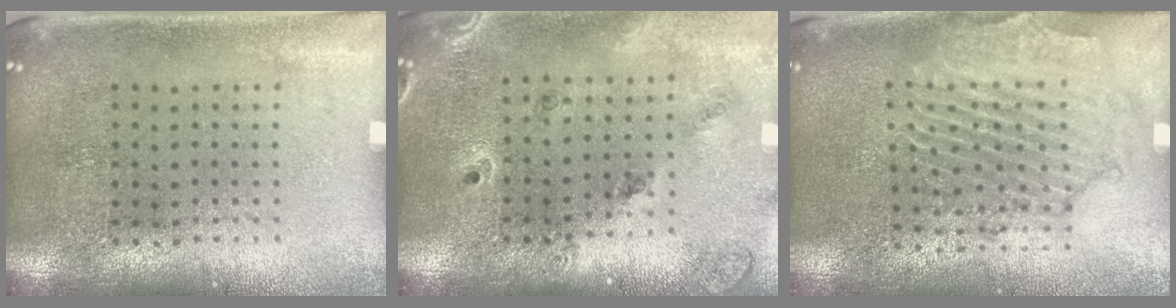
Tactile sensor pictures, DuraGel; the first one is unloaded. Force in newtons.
{"total": 1.3, "press": 1.3, "slide": 0.5}
{"total": 2.1, "press": 2.0, "slide": 0.6}